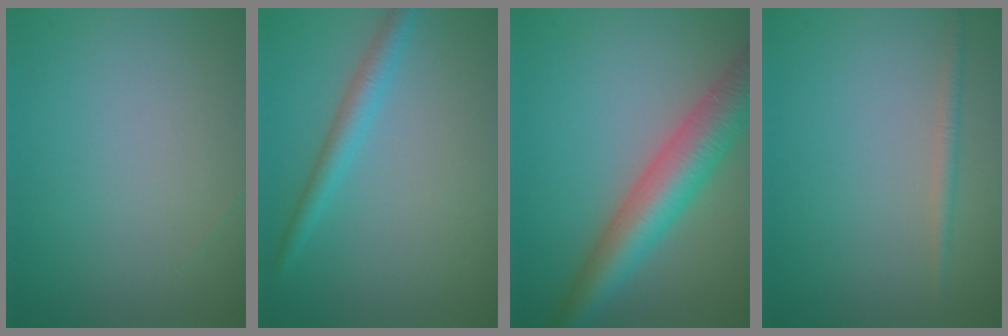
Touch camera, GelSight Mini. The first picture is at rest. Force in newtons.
{"total": 2.3, "press": 2.3, "slide": 0.1}
{"total": 7.0, "press": 7.0, "slide": 0.4}
{"total": 1.1, "press": 1.1, "slide": 0.1}